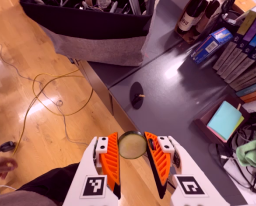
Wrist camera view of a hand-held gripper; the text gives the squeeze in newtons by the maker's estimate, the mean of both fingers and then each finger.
{"total": 9.1, "left": 9.0, "right": 9.1}